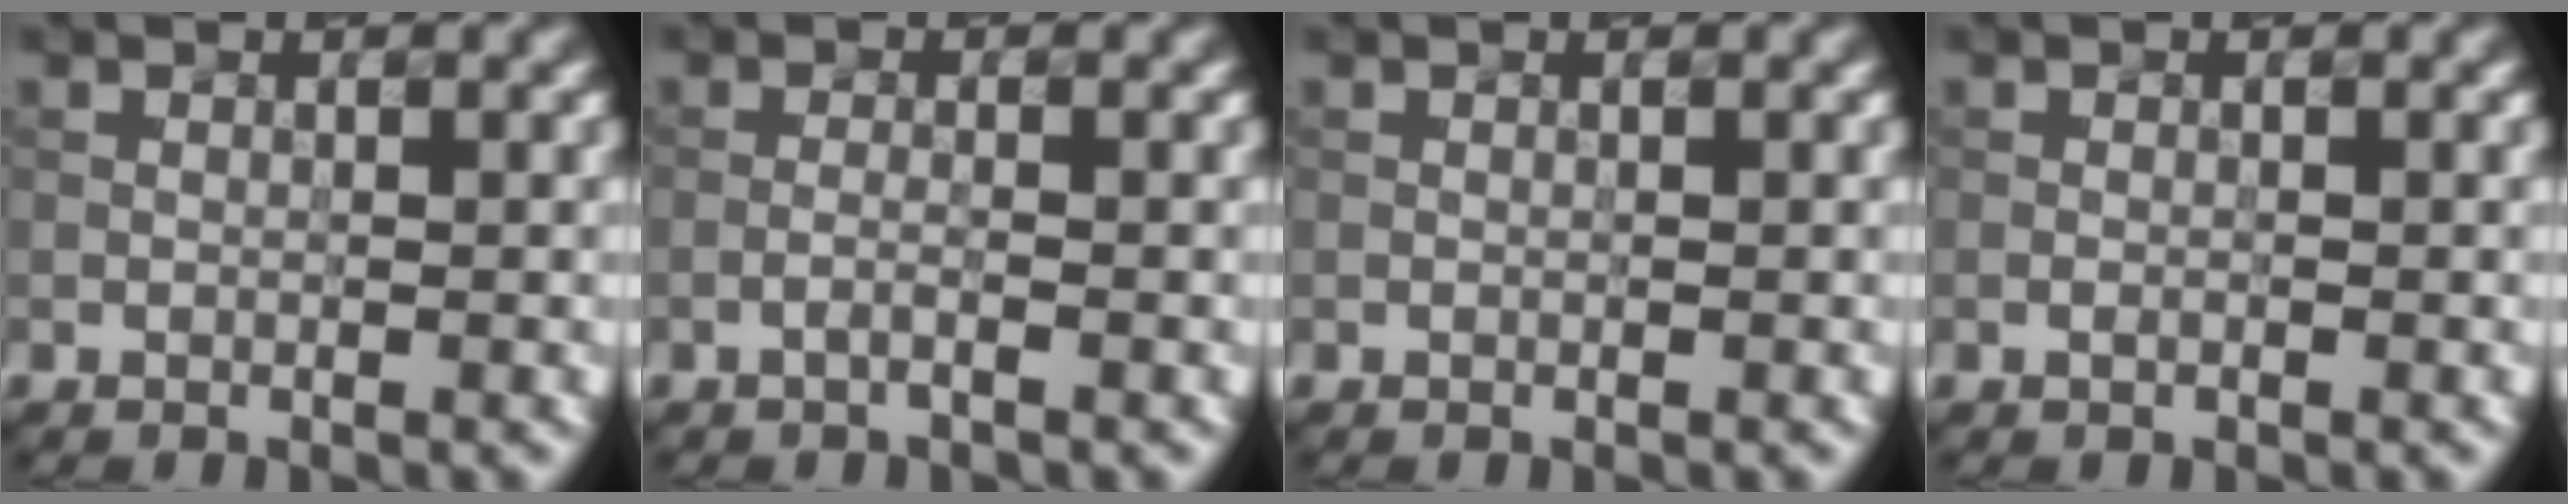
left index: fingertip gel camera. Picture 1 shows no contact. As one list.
[{"total": 0.8, "force": [-0.7, -0.1, 0.4], "torque": [-0.013, 0.010, -0.011]}, {"total": 0.0}, {"total": 0.0}]